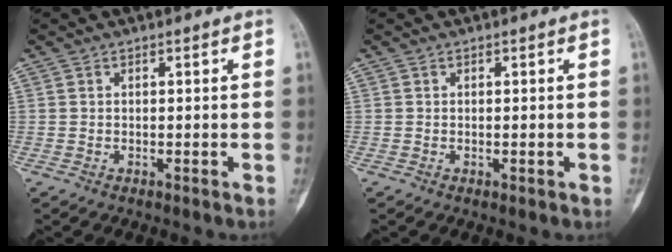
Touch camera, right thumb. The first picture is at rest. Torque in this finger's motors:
{"motor_torque": [-0.29, 0.03, -0.15, 0.18, -0.04]}